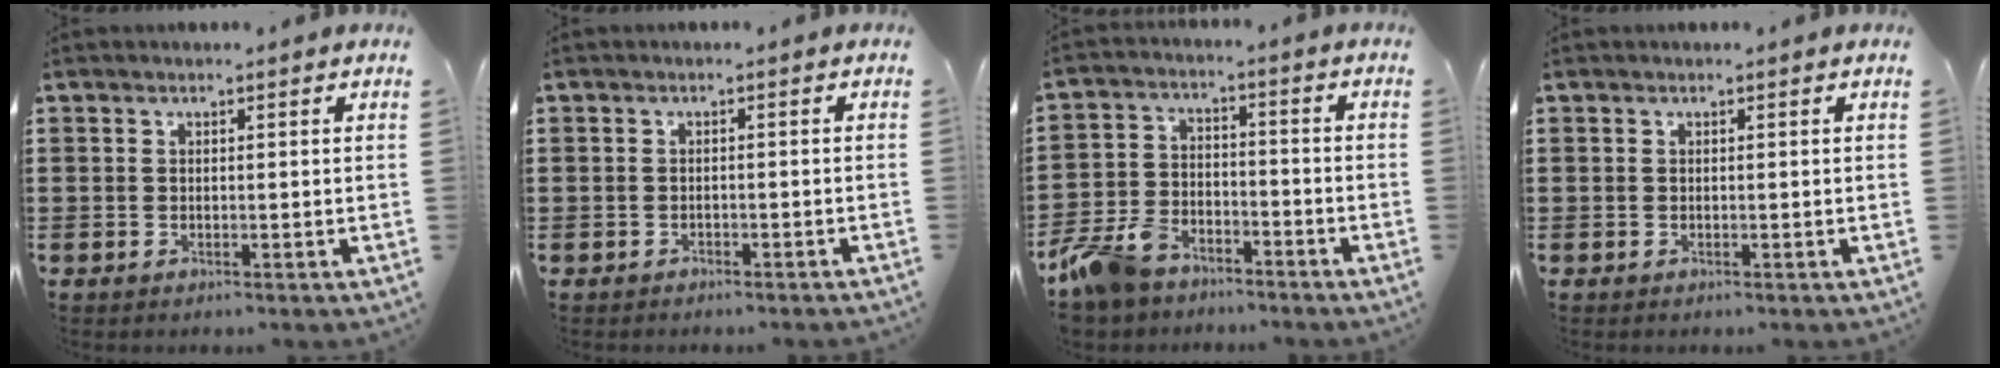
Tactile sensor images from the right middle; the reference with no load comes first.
{"total": 0.9, "force": [-0.8, 0.3, -0.1], "torque": [-0.001, 0.002, -0.018]}
{"total": 7.9, "force": [-6.8, 3.1, 2.5], "torque": [-0.082, 0.011, -0.141]}
{"total": 0.0}